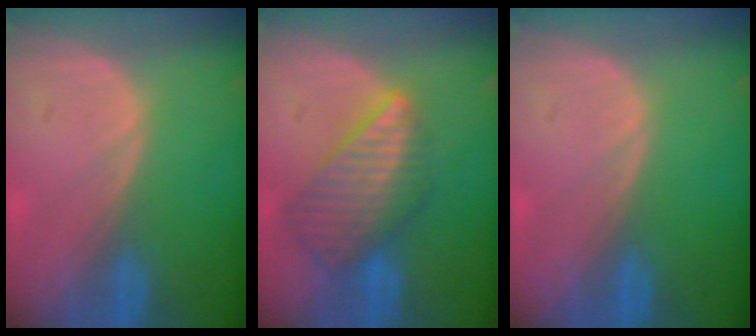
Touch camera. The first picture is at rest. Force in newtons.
{"total": 8.4, "press": 7.5, "slide": 3.9}
{"total": 0.0}